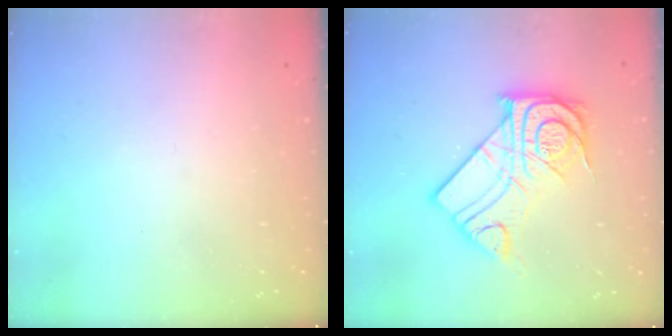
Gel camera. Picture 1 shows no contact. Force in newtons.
{"total": 16.6, "press": 16.5, "slide": 1.4}